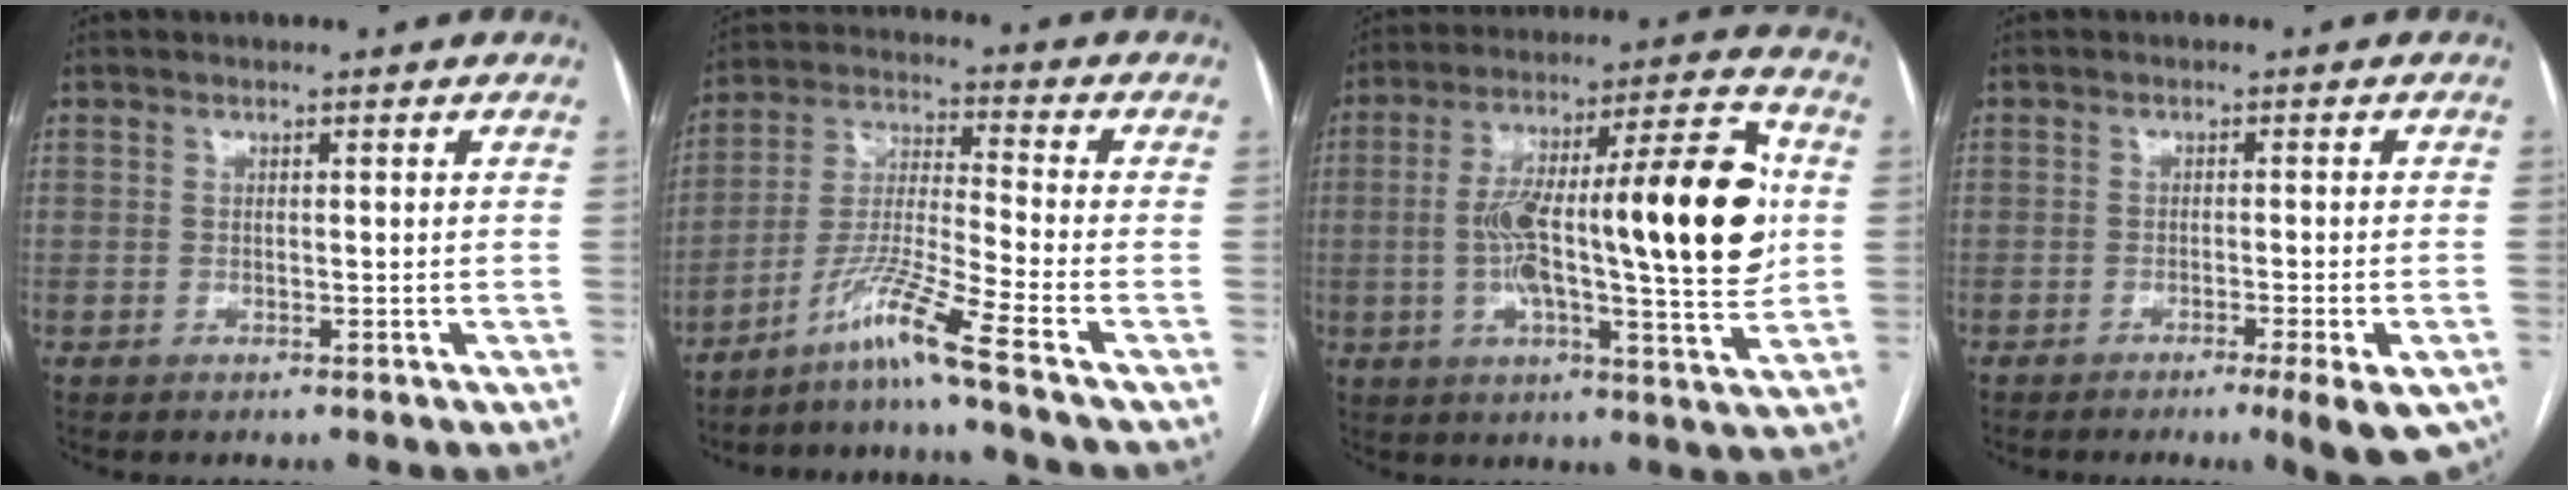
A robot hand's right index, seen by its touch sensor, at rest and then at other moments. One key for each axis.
{"total": 9.6, "fx": -6.9, "fy": -2.5, "fz": 6.3, "tx": -0.132, "ty": -0.020, "tz": -0.132}
{"total": 23.4, "fx": 1.0, "fy": 3.9, "fz": 23.0, "tx": -0.335, "ty": 0.036, "tz": 0.009}
{"total": 7.0, "fx": -4.3, "fy": 0.3, "fz": 5.5, "tx": -0.054, "ty": -0.011, "tz": -0.058}